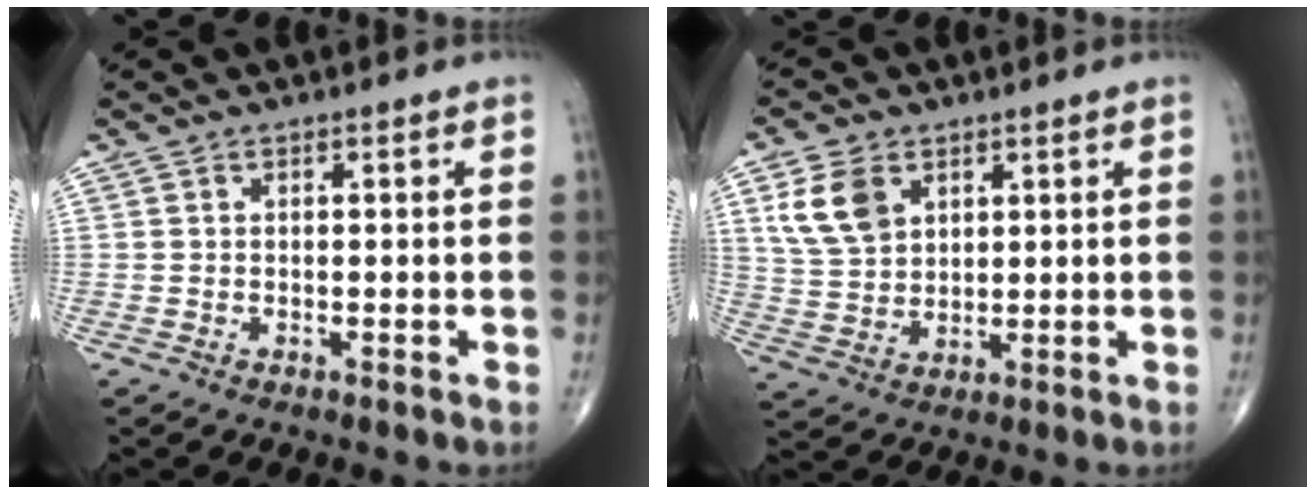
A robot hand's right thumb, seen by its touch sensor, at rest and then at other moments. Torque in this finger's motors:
{"motor_torque": [0.11, 0.21, 0.07, -0.03, 0.16]}